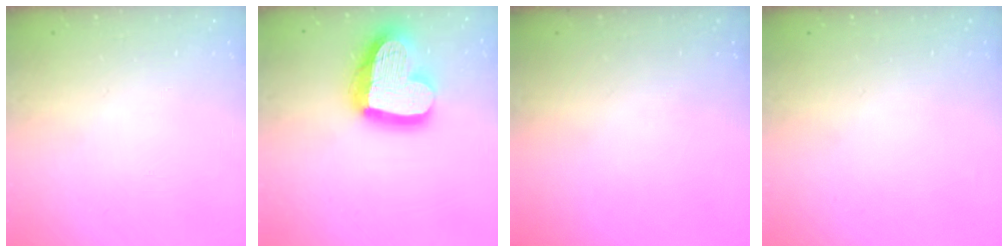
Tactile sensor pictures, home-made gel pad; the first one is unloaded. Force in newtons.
{"total": 21.5, "press": 21.4, "slide": 2.1}
{"total": 0.0}
{"total": 0.0}